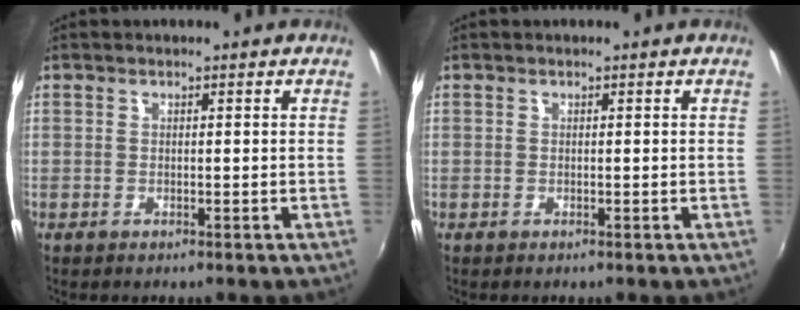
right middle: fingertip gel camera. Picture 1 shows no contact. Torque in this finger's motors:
{"motor_torque": [0.00, 0.00, 0.00, 0.00]}